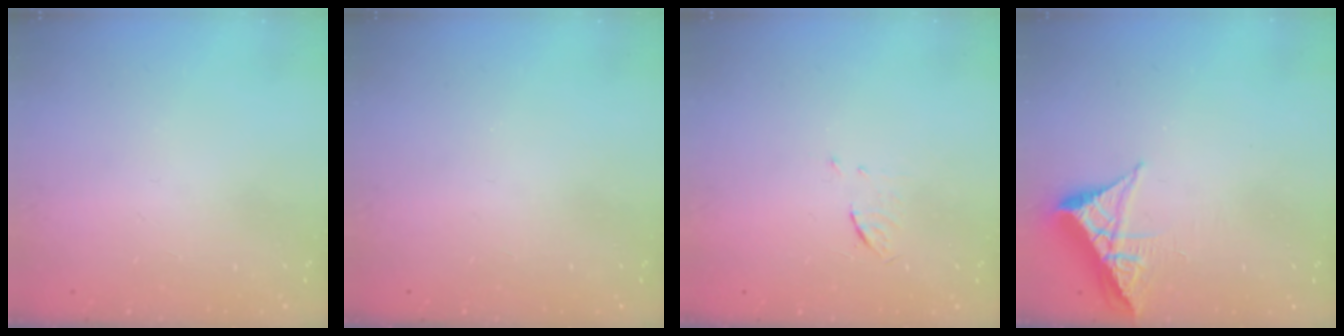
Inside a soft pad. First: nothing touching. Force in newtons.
{"total": 0.0}
{"total": 3.6, "press": 3.4, "slide": 1.4}
{"total": 6.3, "press": 6.2, "slide": 0.9}